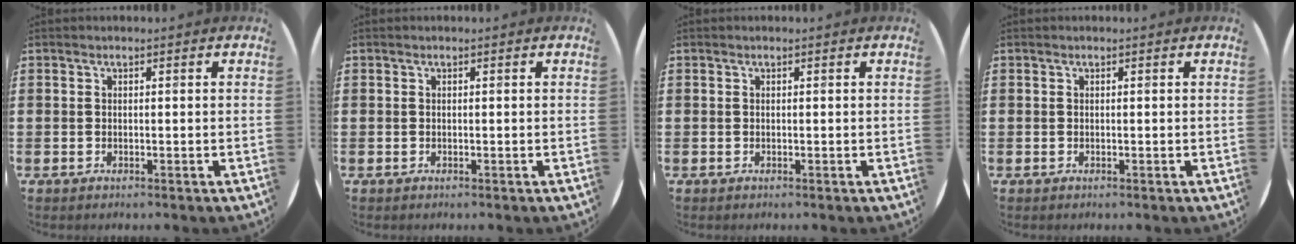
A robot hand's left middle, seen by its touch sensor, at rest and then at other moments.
{"total": 0.0}
{"total": 0.0}
{"total": 0.0}